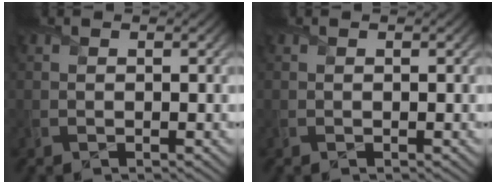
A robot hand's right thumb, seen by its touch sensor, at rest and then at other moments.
{"total": 0.0}